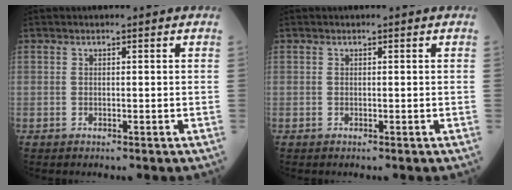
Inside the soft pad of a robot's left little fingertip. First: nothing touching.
{"total": 0.0}